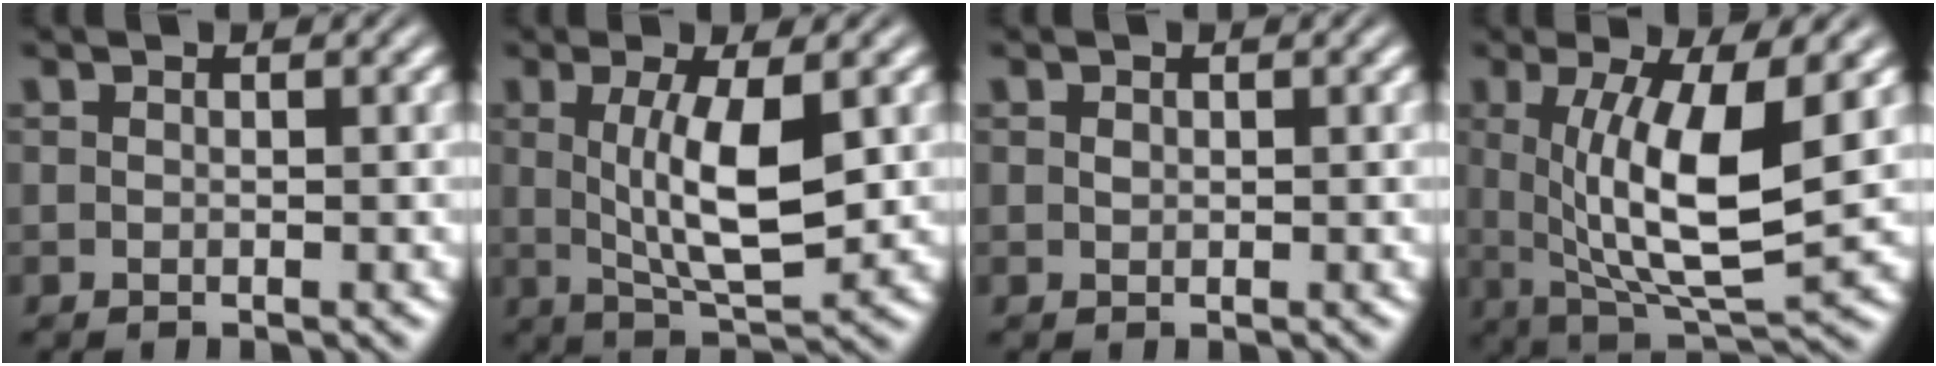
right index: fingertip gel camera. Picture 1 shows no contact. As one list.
[{"total": 6.2, "force": [0.7, 1.1, 6.0], "torque": [-0.096, -0.015, 0.024]}, {"total": 0.7, "force": [0.2, -0.7, 0.0], "torque": [0.002, -0.006, 0.011]}, {"total": 8.8, "force": [0.4, 2.8, 8.3], "torque": [-0.142, -0.023, 0.029]}]